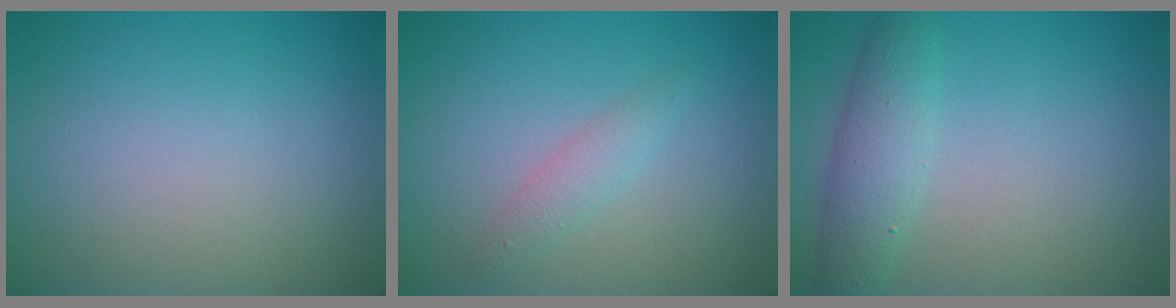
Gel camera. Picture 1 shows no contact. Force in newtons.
{"total": 1.6, "press": 1.6, "slide": 0.0}
{"total": 3.4, "press": 3.4, "slide": 0.2}